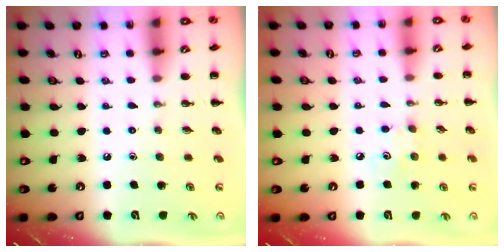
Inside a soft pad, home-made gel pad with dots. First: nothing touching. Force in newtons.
{"total": 3.4, "press": 3.3, "slide": 0.9}